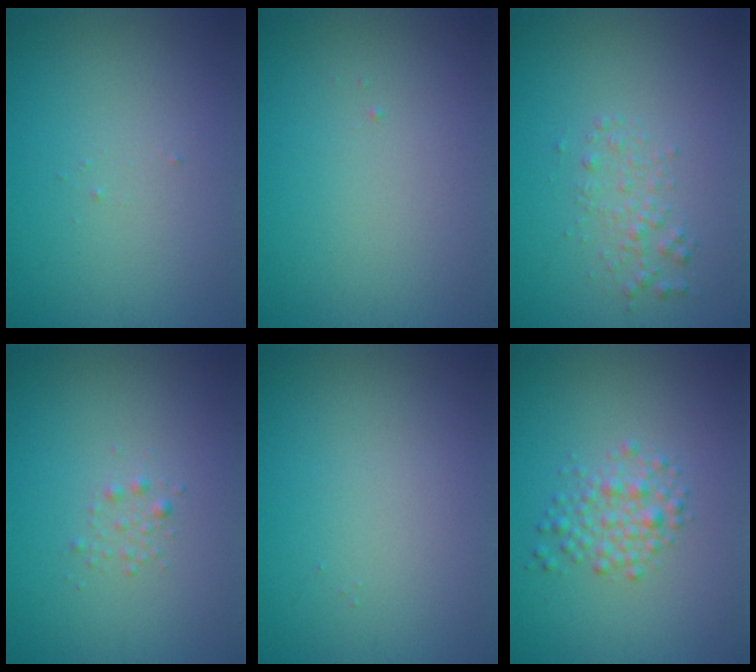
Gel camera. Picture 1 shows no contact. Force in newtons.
{"total": 0.0}
{"total": 1.5, "press": 1.5, "slide": 0.0}
{"total": 0.8, "press": 0.8, "slide": 0.0}
{"total": 0.0}
{"total": 2.4, "press": 2.4, "slide": 0.1}